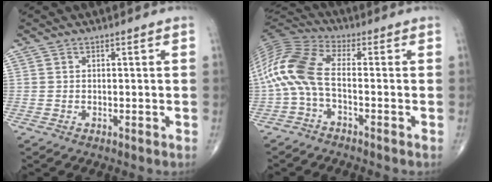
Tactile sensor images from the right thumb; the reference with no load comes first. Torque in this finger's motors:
{"motor_torque": [0.85, 1.51, 1.62, -0.14, 0.22]}